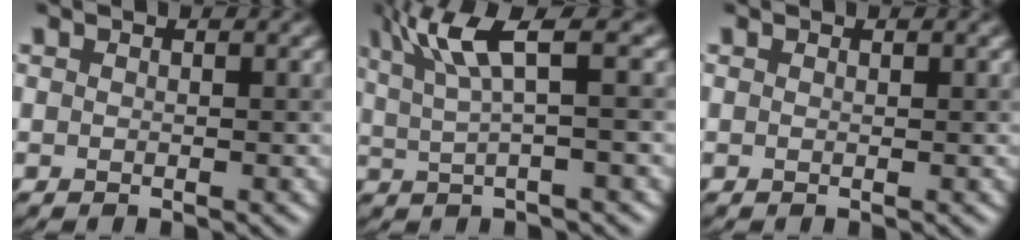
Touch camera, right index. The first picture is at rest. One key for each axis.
{"total": 6.0, "fx": 2.6, "fy": 1.1, "fz": 5.2, "tx": -0.091, "ty": 0.016, "tz": 0.051}
{"total": 0.0}